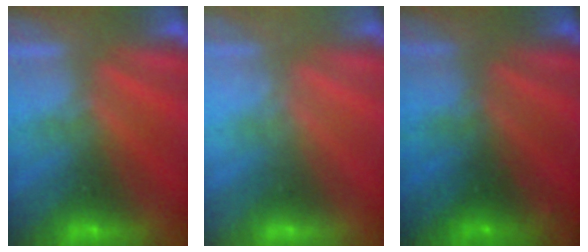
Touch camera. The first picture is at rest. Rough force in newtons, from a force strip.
{"total": 2.1}
{"total": 9.6}